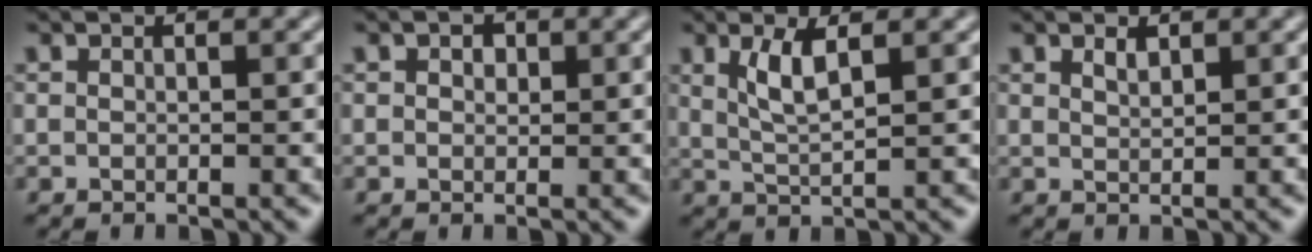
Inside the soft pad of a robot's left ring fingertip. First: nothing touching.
{"total": 1.2, "force": [0.6, 0.9, 0.7], "torque": [-0.007, -0.002, 0.005]}
{"total": 3.0, "force": [1.3, 0.7, 2.6], "torque": [-0.055, -0.004, 0.027]}
{"total": 1.0, "force": [0.8, 0.3, 0.5], "torque": [-0.011, -0.001, 0.015]}